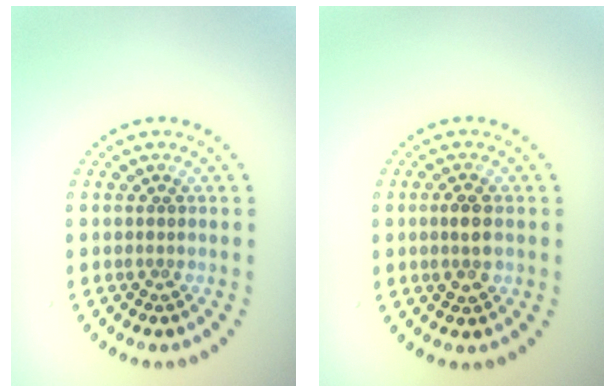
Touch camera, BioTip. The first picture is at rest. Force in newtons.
{"total": 2.1, "press": 2.1, "slide": 0.2}